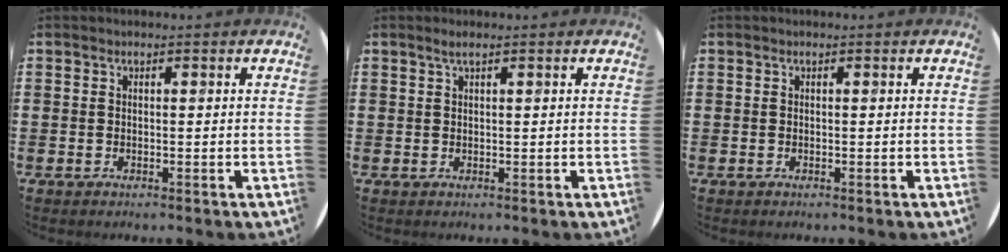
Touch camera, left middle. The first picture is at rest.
{"total": 1.0, "force": [0.6, 0.0, 0.8], "torque": [-0.014, 0.003, 0.010]}
{"total": 0.0}